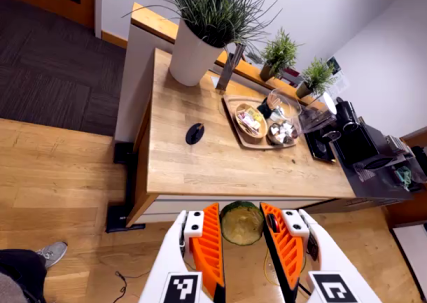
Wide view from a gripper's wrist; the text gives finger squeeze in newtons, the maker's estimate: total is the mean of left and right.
{"total": 6.1, "left": 5.8, "right": 6.5}